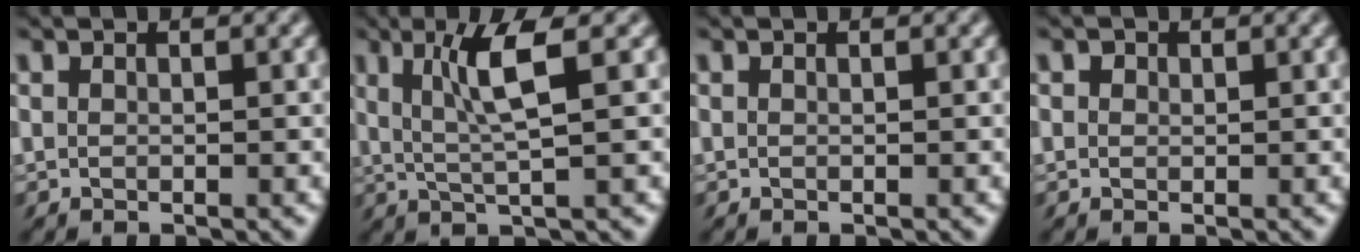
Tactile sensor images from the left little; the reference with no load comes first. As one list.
[{"total": 4.0, "force": [1.3, -0.6, 3.7], "torque": [-0.068, -0.004, 0.026]}, {"total": 0.0}, {"total": 1.6, "force": [0.5, 1.3, 0.8], "torque": [-0.031, 0.017, 0.012]}]